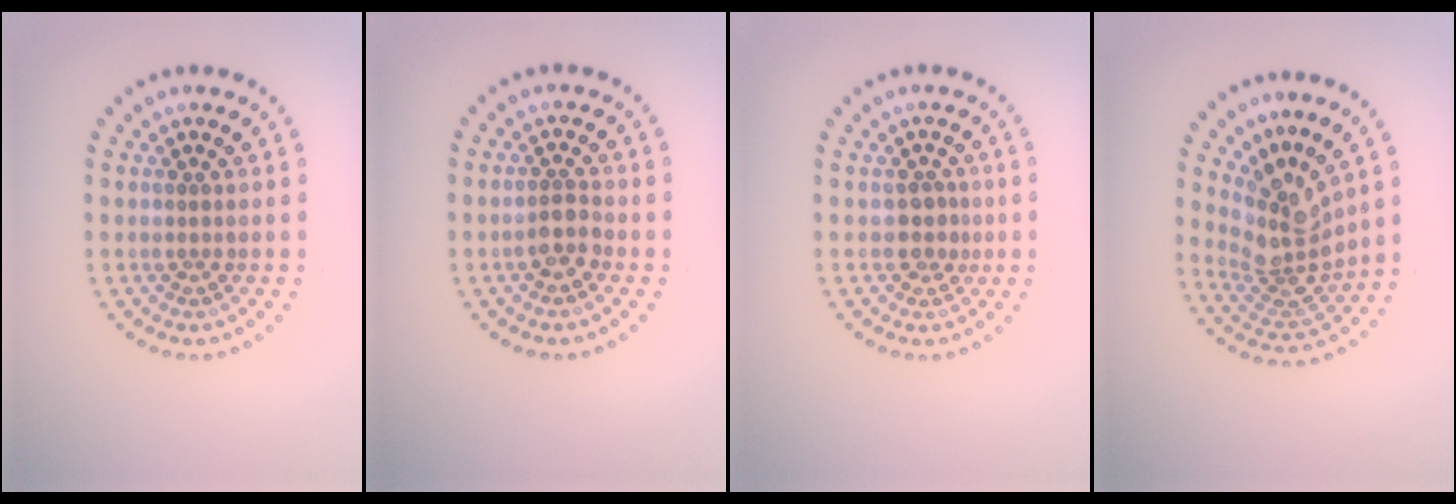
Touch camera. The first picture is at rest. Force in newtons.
{"total": 1.9, "press": 1.7, "slide": 0.9}
{"total": 1.7, "press": 1.6, "slide": 0.7}
{"total": 4.2, "press": 3.2, "slide": 2.8}